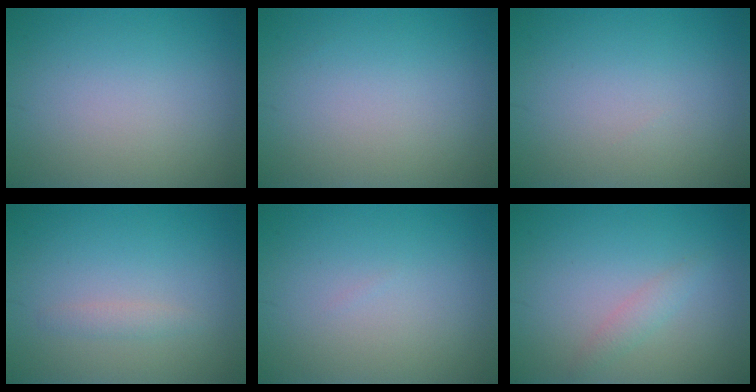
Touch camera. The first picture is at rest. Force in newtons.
{"total": 0.0}
{"total": 0.0}
{"total": 0.9, "press": 0.9, "slide": 0.1}
{"total": 0.0}
{"total": 1.3, "press": 1.3, "slide": 0.1}